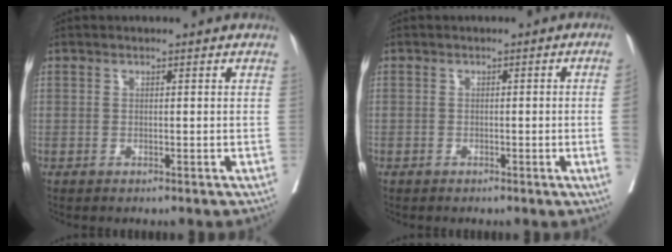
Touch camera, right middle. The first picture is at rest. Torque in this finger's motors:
{"motor_torque": [0.30, -0.22, -1.06, -0.21]}